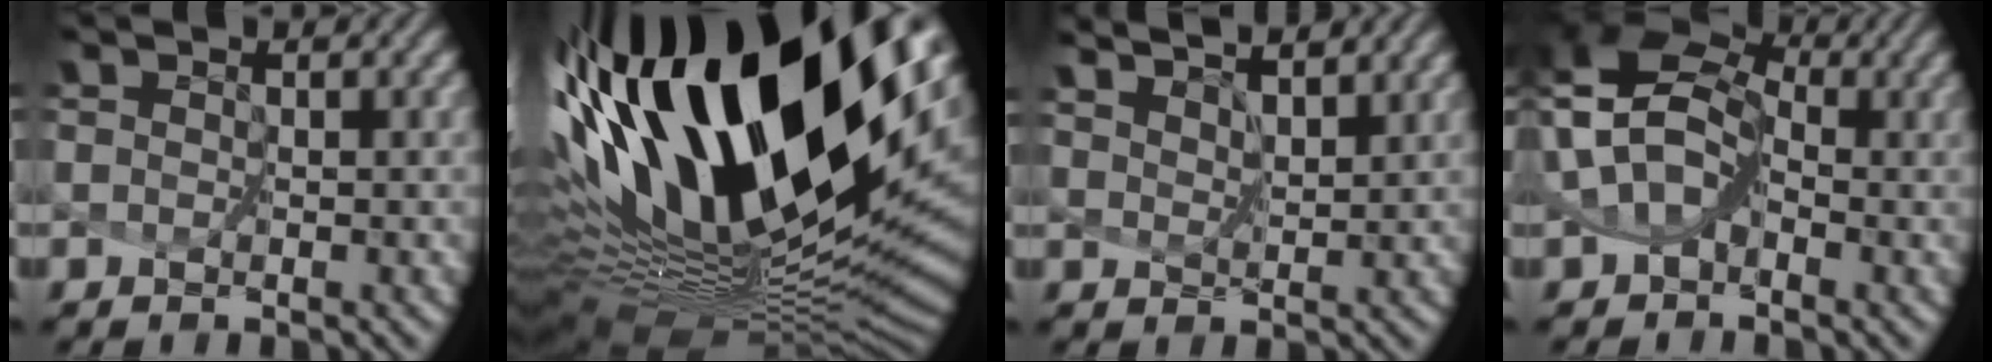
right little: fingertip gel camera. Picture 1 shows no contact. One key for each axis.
{"total": 18.7, "fx": 6.3, "fy": 7.7, "fz": 15.8, "tx": -0.272, "ty": 0.026, "tz": 0.124}
{"total": 5.2, "fx": 5.0, "fy": 0.2, "fz": 1.4, "tx": -0.031, "ty": 0.001, "tz": 0.085}
{"total": 7.5, "fx": 0.3, "fy": 5.0, "fz": 5.6, "tx": -0.088, "ty": 0.021, "tz": -0.003}